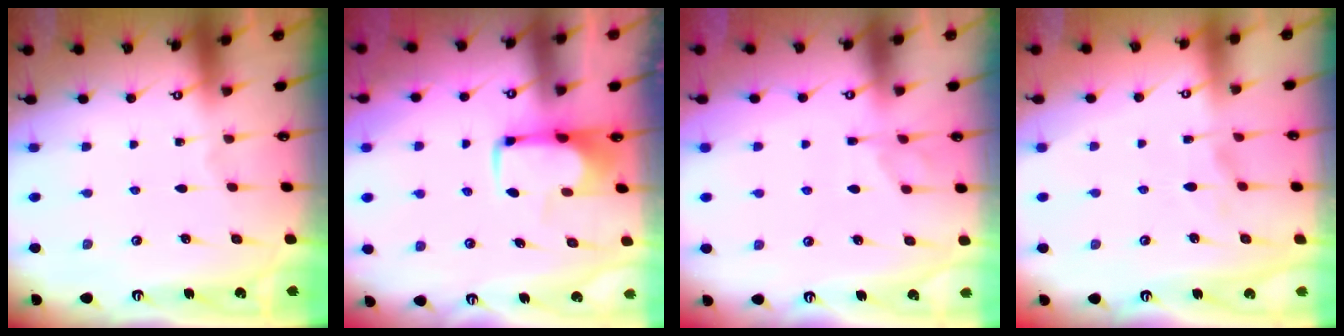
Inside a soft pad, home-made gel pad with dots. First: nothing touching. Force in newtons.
{"total": 2.0, "press": 1.9, "slide": 0.4}
{"total": 1.6, "press": 1.0, "slide": 1.2}
{"total": 2.4, "press": 2.2, "slide": 1.1}